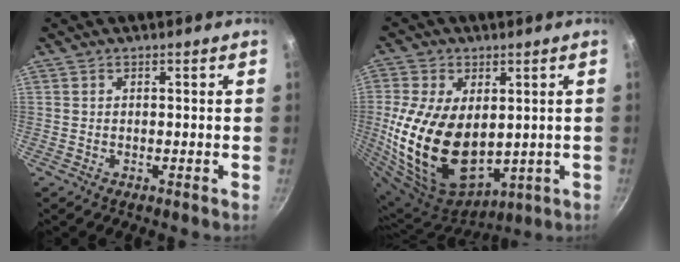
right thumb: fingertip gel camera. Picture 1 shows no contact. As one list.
[{"total": 21.5, "force": [0.4, 13.8, 16.5], "torque": [-0.316, -0.017, 0.029]}]